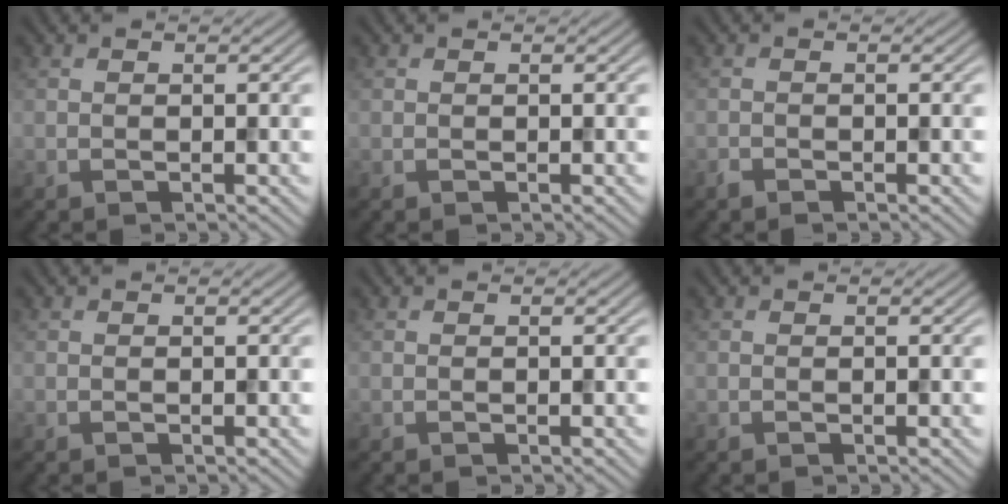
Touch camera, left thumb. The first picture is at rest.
{"total": 0.0}
{"total": 0.8, "force": [-0.7, 0.2, 0.3], "torque": [-0.006, -0.001, -0.015]}
{"total": 0.0}
{"total": 0.0}
{"total": 0.0}